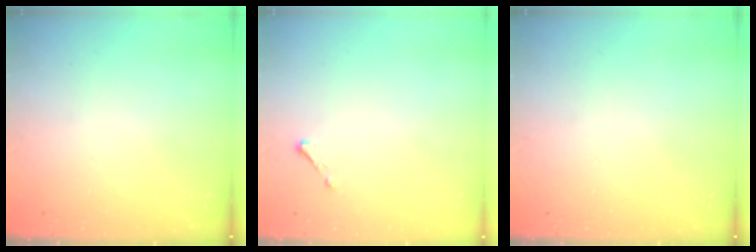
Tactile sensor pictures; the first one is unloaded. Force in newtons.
{"total": 2.5, "press": 2.5, "slide": 0.3}
{"total": 0.0}